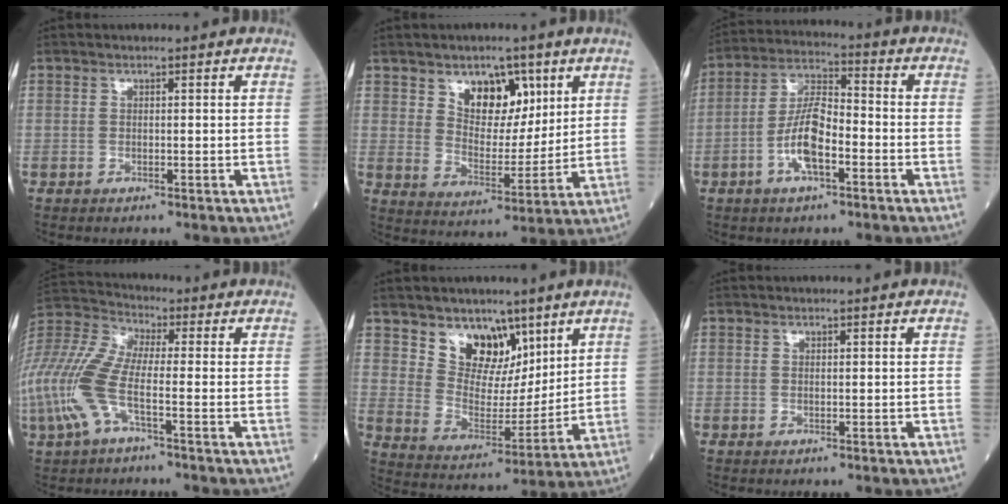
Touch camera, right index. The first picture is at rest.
{"total": 8.7, "force": [4.7, 5.2, 5.1], "torque": [-0.077, 0.002, 0.084]}
{"total": 8.6, "force": [-3.0, 2.7, 7.6], "torque": [-0.157, 0.012, -0.059]}
{"total": 13.3, "force": [-4.1, 3.5, 12.2], "torque": [-0.297, 0.008, -0.087]}
{"total": 9.7, "force": [6.4, 6.0, 4.3], "torque": [-0.074, 0.002, 0.122]}
{"total": 0.0}